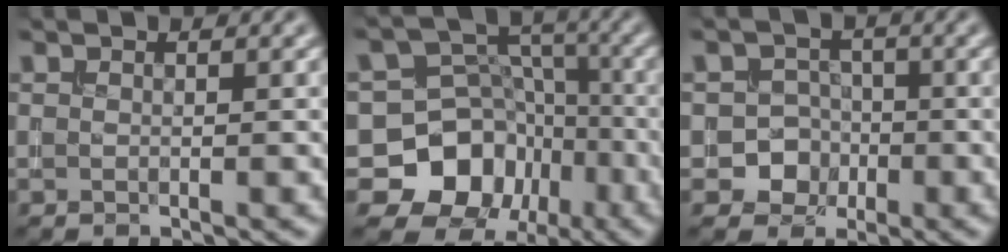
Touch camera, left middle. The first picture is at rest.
{"total": 10.7, "force": [-4.4, 9.3, 3.1], "torque": [-0.056, 0.007, -0.110]}
{"total": 3.9, "force": [-1.5, 3.5, 0.7], "torque": [0.027, 0.005, -0.036]}